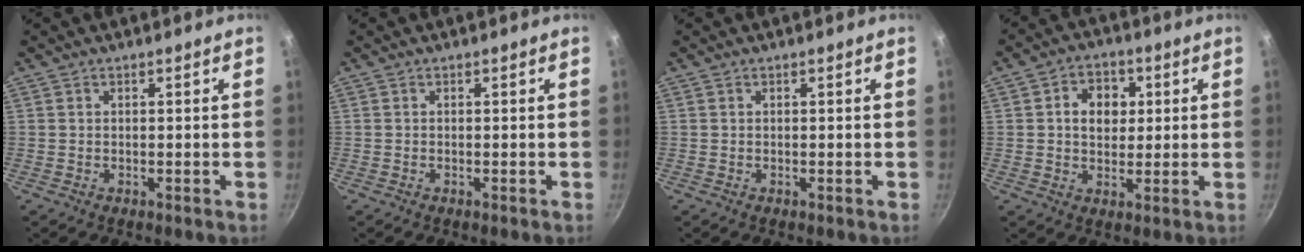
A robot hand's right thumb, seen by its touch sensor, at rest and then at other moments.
{"total": 0.0}
{"total": 0.0}
{"total": 7.5, "force": [1.5, 6.0, 4.3], "torque": [-0.038, 0.004, 0.017]}